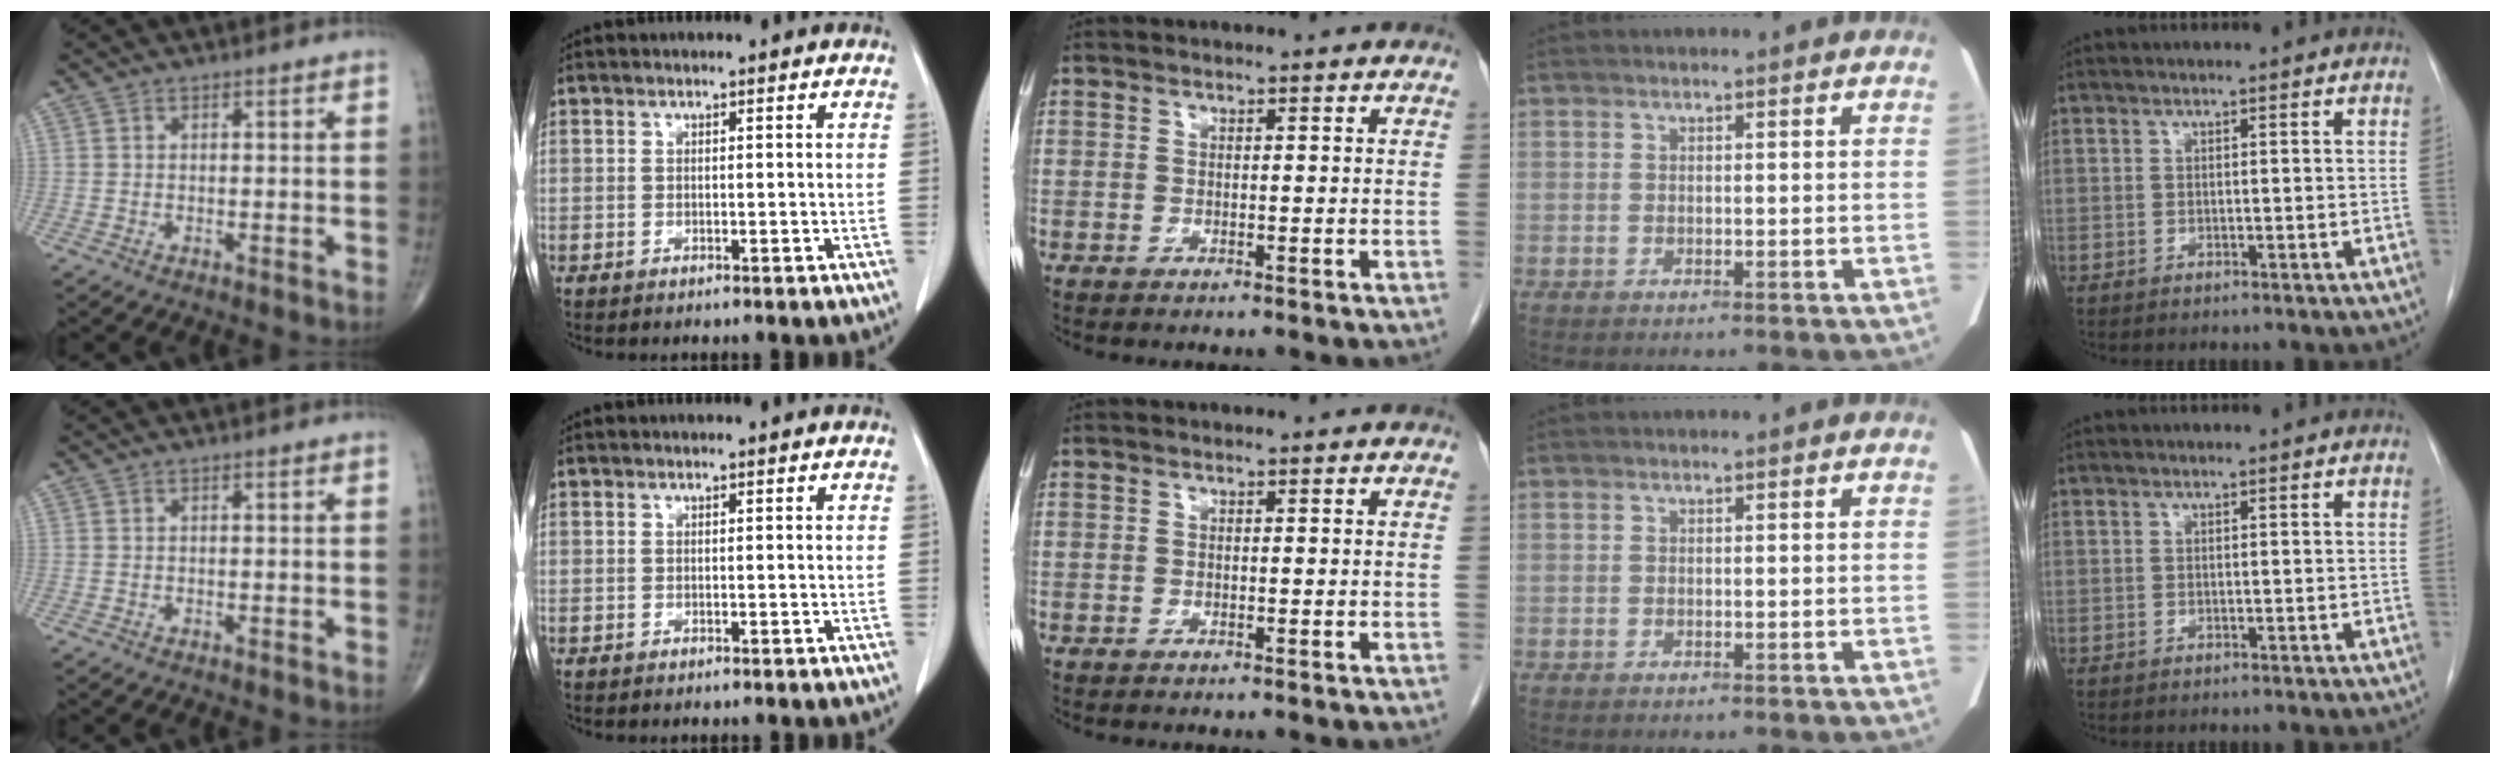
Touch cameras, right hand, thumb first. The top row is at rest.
{}